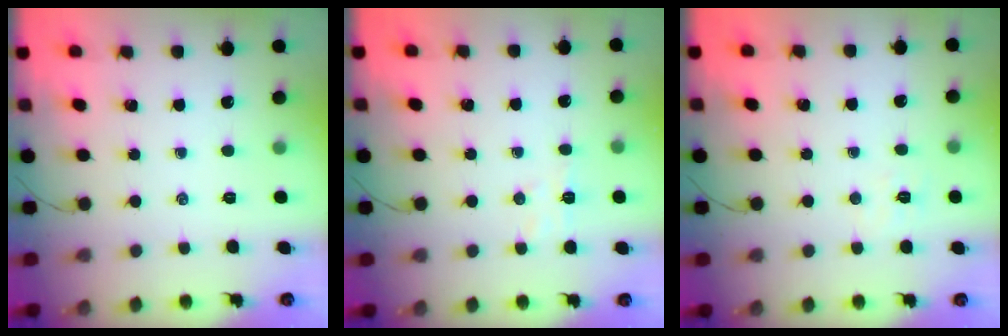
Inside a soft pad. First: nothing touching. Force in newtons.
{"total": 5.4, "press": 5.2, "slide": 1.1}
{"total": 4.4, "press": 4.2, "slide": 1.1}